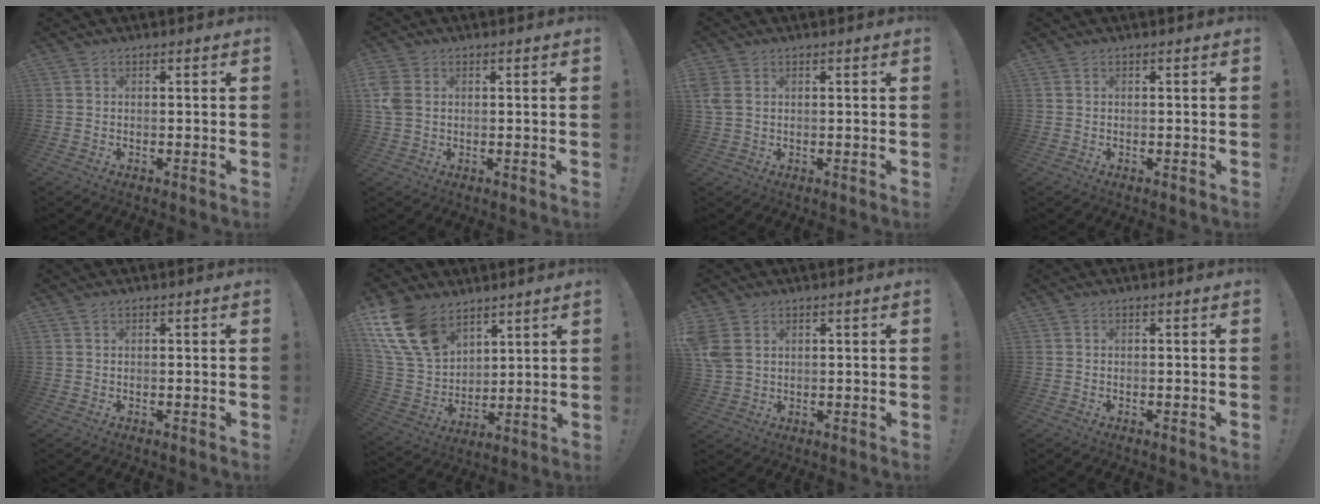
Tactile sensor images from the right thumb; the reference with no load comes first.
{"total": 5.3, "force": [1.1, 4.0, 3.3], "torque": [-0.070, 0.002, 0.023]}
{"total": 3.6, "force": [1.2, 2.6, 2.3], "torque": [-0.044, -0.002, 0.023]}
{"total": 0.0}
{"total": 0.8, "force": [0.5, 0.4, 0.5], "torque": [-0.011, 0.001, 0.011]}
{"total": 17.9, "force": [10.7, 11.2, 9.0], "torque": [-0.201, -0.055, 0.208]}
{"total": 6.2, "force": [2.6, 4.4, 3.5], "torque": [-0.077, -0.006, 0.053]}
{"total": 0.0}